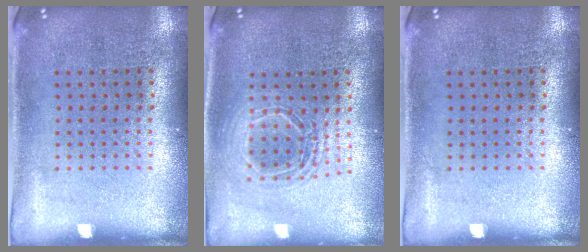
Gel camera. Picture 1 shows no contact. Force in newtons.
{"total": 1.6, "press": 1.4, "slide": 0.9}
{"total": 0.0}